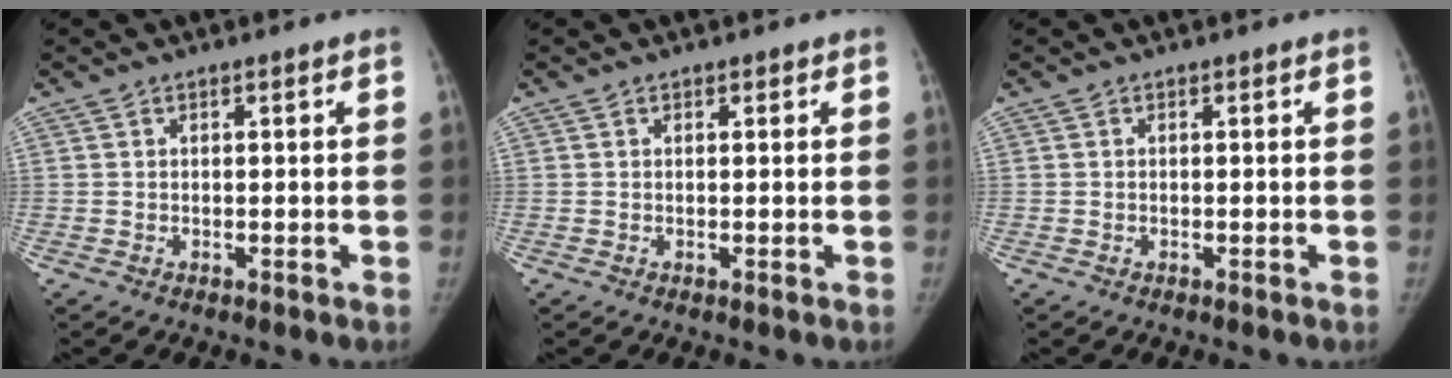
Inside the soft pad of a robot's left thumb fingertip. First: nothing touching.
{"total": 0.5, "force": [0.4, 0.4, 0.1], "torque": [0.004, -0.002, 0.002]}
{"total": 0.0}